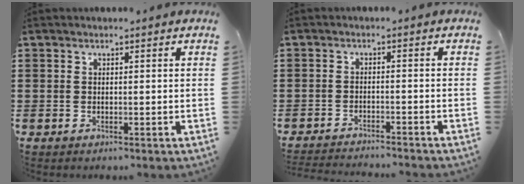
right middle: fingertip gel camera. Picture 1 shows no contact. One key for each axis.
{"total": 2.5, "fx": -2.5, "fy": 0.0, "fz": -0.1, "tx": -0.004, "ty": 0.001, "tz": -0.054}